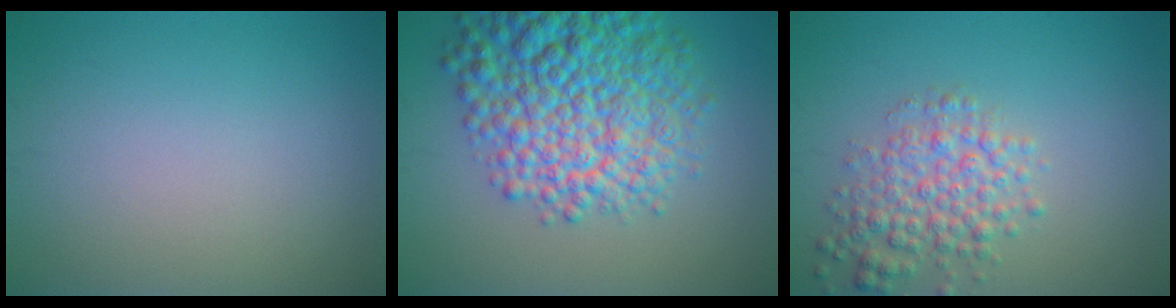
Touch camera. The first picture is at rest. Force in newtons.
{"total": 10.6, "press": 10.6, "slide": 0.5}
{"total": 4.1, "press": 4.1, "slide": 0.1}